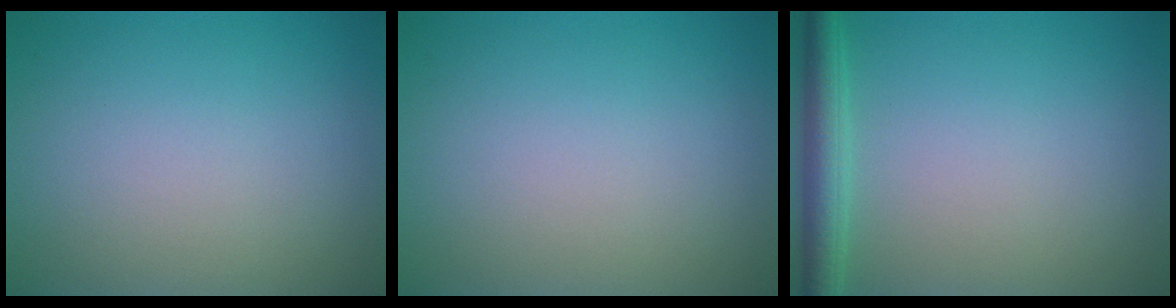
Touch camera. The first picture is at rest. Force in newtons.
{"total": 0.0}
{"total": 3.0, "press": 3.0, "slide": 0.1}